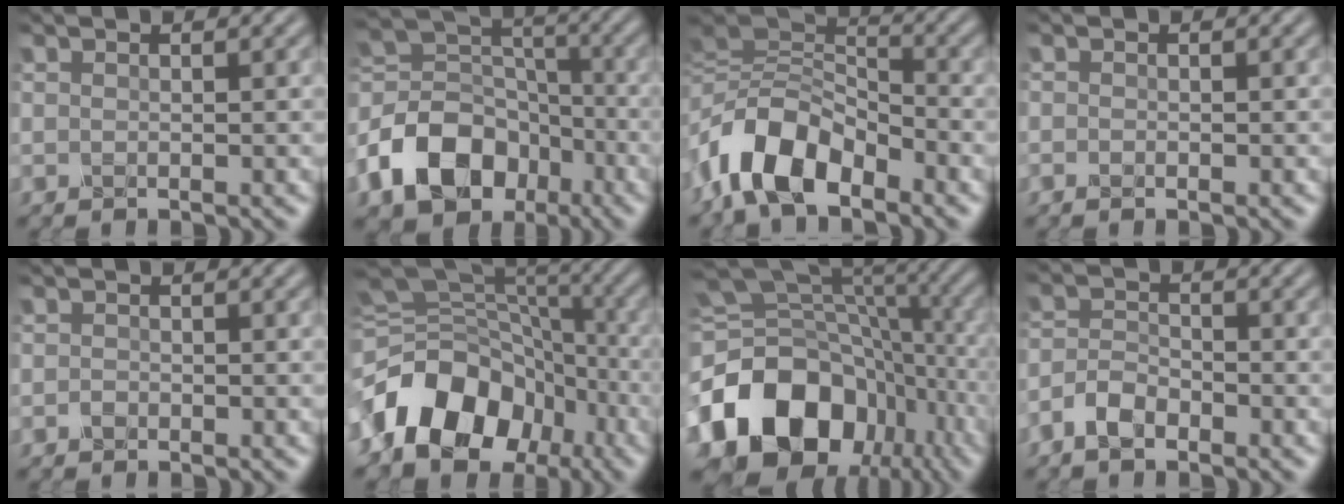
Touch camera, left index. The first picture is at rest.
{"total": 10.6, "force": [-5.2, 7.4, 5.4], "torque": [-0.105, 0.002, -0.112]}
{"total": 8.5, "force": [-4.3, 4.5, 5.8], "torque": [-0.105, 0.011, -0.094]}
{"total": 0.5, "force": [-0.3, 0.3, 0.3], "torque": [-0.004, -0.002, -0.006]}
{"total": 0.6, "force": [-0.3, 0.4, 0.3], "torque": [-0.005, -0.002, -0.007]}
{"total": 11.7, "force": [-5.7, 8.0, 6.4], "torque": [-0.115, 0.014, -0.115]}
{"total": 17.0, "force": [-6.5, 12.4, 9.7], "torque": [-0.187, -0.008, -0.108]}
{"total": 2.9, "force": [-2.0, 1.4, 1.6], "torque": [-0.031, 0.005, -0.047]}